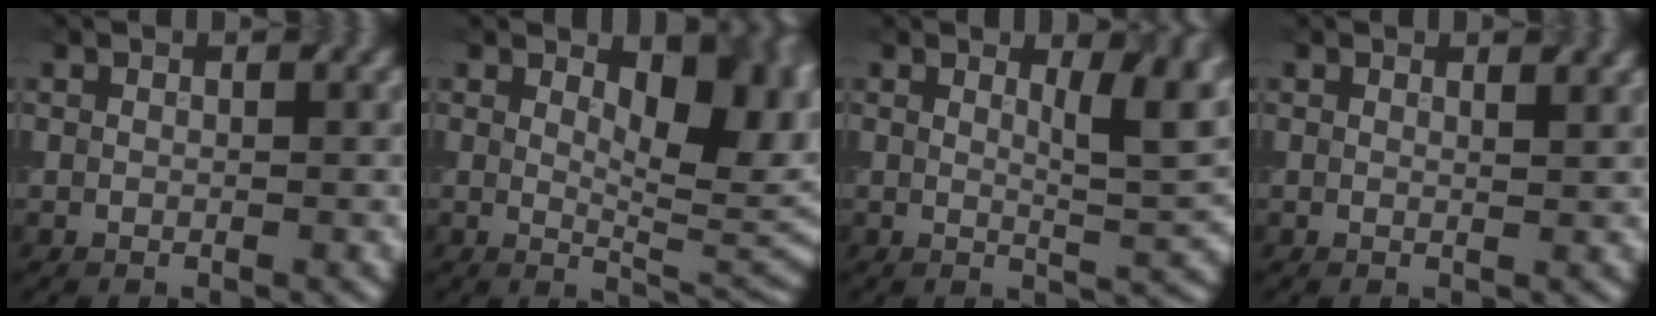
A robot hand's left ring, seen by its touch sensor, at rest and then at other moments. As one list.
[{"total": 7.8, "force": [1.6, 3.7, 6.7], "torque": [-0.097, -0.002, 0.034]}, {"total": 4.4, "force": [1.2, 1.3, 4.0], "torque": [-0.057, -0.004, 0.028]}, {"total": 0.9, "force": [0.7, 0.1, 0.5], "torque": [-0.011, -0.001, 0.012]}]